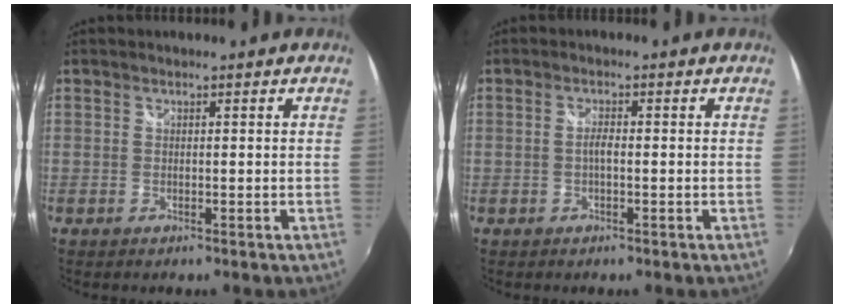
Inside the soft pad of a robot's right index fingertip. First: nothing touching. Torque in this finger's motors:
{"motor_torque": [0.43, 0.05, 0.16, 0.04]}